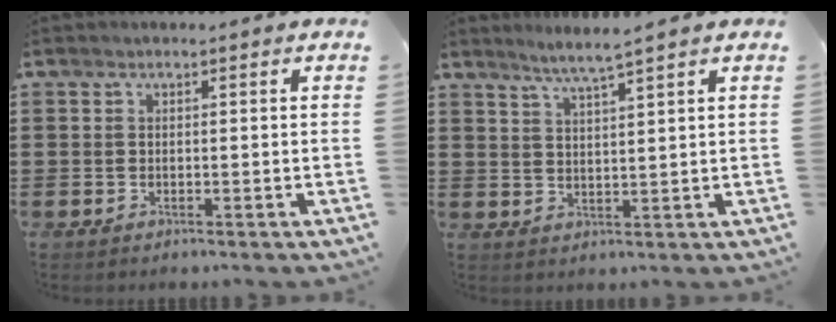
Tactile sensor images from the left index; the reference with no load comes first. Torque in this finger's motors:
{"motor_torque": [0.05, -0.04, 0.04, 0.05]}